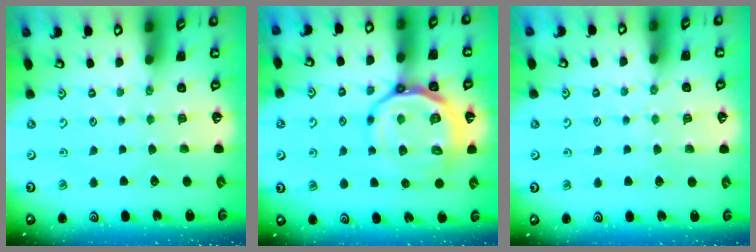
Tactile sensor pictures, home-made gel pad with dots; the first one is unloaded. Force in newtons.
{"total": 15.0, "press": 14.8, "slide": 2.7}
{"total": 3.7, "press": 3.7, "slide": 0.5}